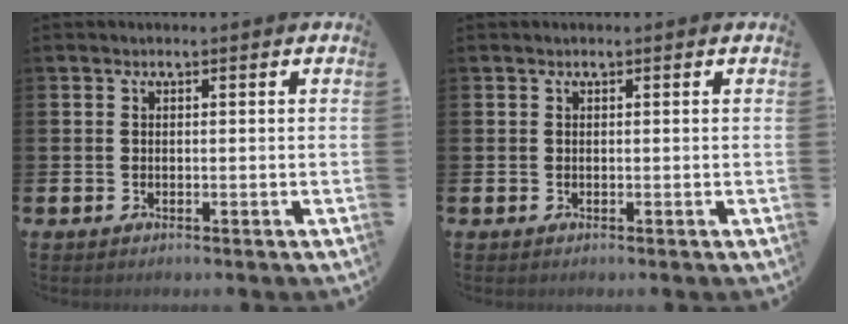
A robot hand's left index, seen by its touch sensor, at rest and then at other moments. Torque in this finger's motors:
{"motor_torque": [0.87, -1.27, -0.02, 0.05]}